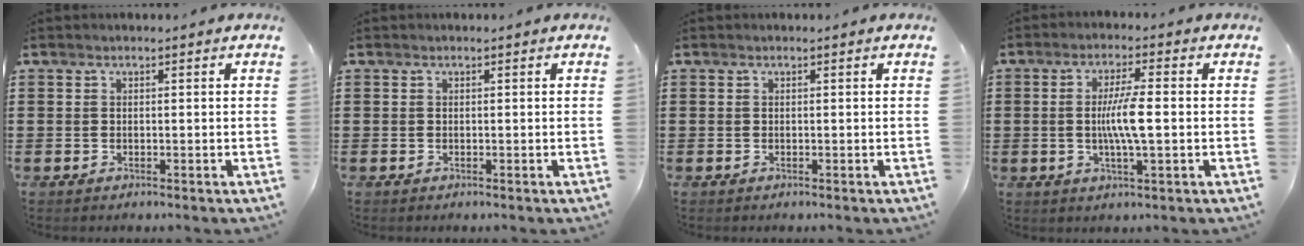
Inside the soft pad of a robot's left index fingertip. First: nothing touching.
{"total": 0.0}
{"total": 0.0}
{"total": 6.3, "force": [-0.3, 0.9, 6.2], "torque": [-0.118, -0.001, -0.012]}